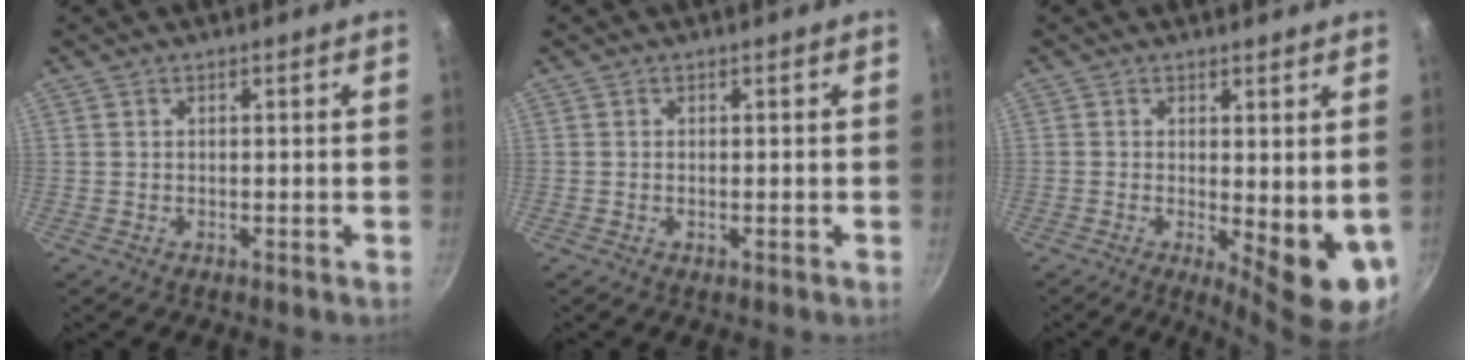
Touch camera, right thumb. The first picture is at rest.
{"total": 0.7, "force": [-0.1, 0.3, 0.6], "torque": [-0.010, 0.001, -0.003]}
{"total": 9.1, "force": [-0.4, 3.1, 8.5], "torque": [-0.102, -0.018, 0.003]}